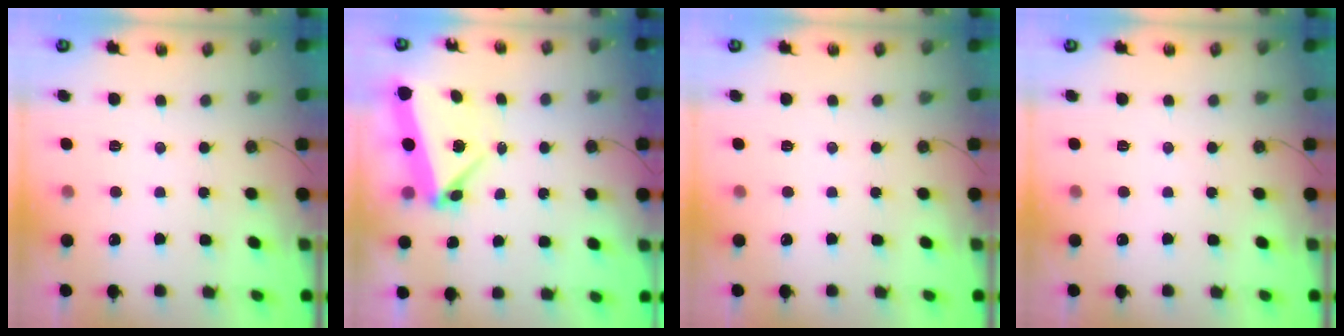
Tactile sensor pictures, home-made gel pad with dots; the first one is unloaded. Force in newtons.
{"total": 5.9, "press": 5.9, "slide": 0.2}
{"total": 0.0}
{"total": 0.0}